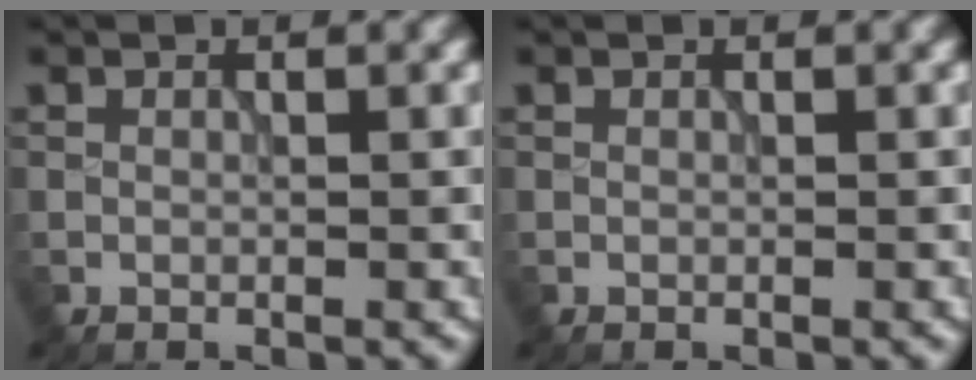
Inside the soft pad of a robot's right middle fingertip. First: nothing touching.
{"total": 0.0}